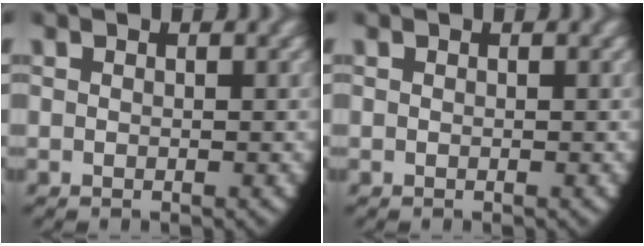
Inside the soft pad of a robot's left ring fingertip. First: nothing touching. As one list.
[{"total": 0.0}]